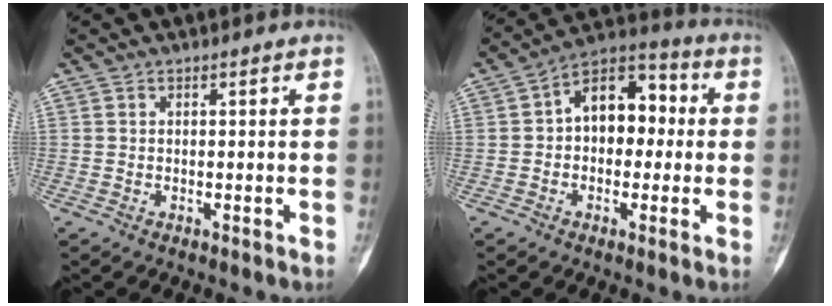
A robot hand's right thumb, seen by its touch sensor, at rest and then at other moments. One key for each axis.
{"total": 11.9, "fx": 0.6, "fy": 8.0, "fz": 8.8, "tx": -0.092, "ty": 0.039, "tz": -0.005}